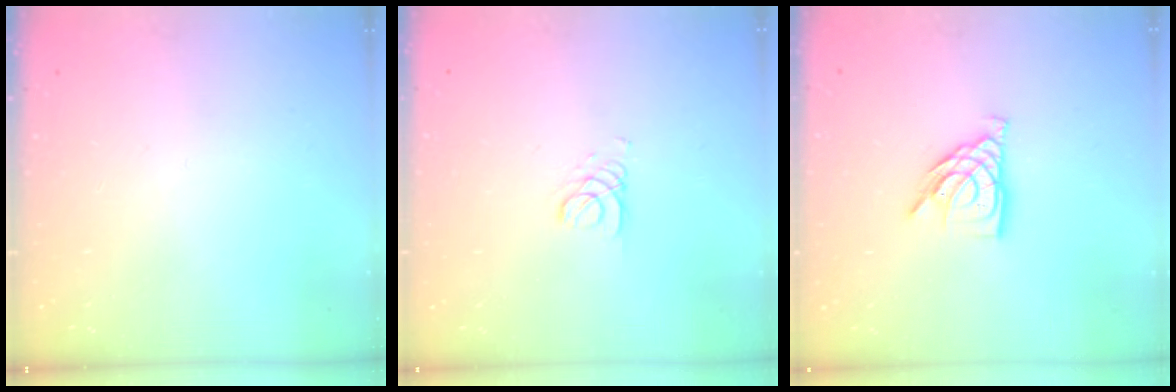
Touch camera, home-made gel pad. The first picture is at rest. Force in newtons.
{"total": 2.7, "press": 2.7, "slide": 0.3}
{"total": 9.1, "press": 9.1, "slide": 0.8}